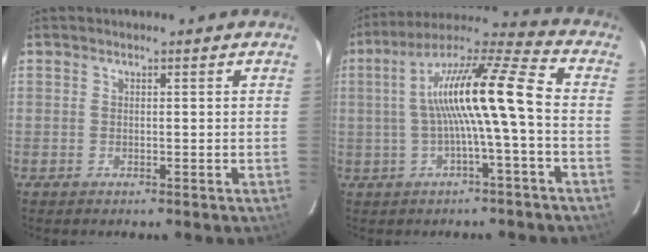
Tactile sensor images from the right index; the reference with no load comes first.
{"total": 15.0, "force": [-0.6, 0.7, 14.9], "torque": [-0.267, 0.028, -0.014]}